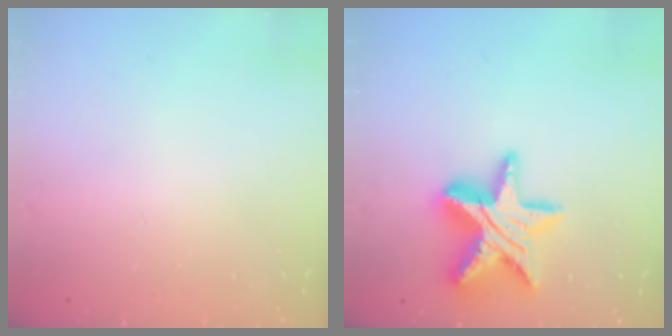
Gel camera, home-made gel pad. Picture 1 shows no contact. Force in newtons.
{"total": 17.8, "press": 17.8, "slide": 1.2}